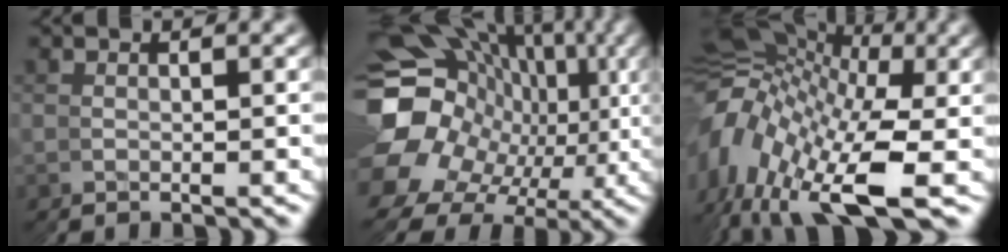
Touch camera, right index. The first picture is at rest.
{"total": 19.8, "force": [0.4, 15.8, 11.9], "torque": [-0.197, -0.030, 0.012]}
{"total": 14.6, "force": [2.4, 10.1, 10.2], "torque": [-0.181, 0.009, 0.027]}